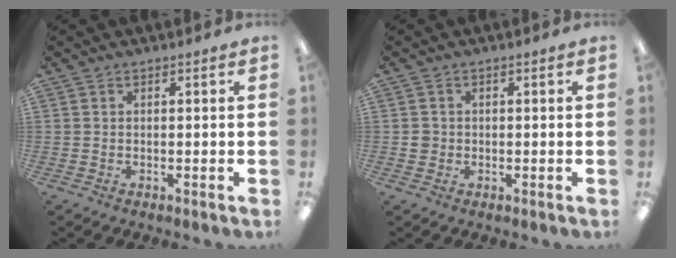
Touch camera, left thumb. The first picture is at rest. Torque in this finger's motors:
{"motor_torque": [-0.17, 0.16, 0.03, -0.02, 0.00]}